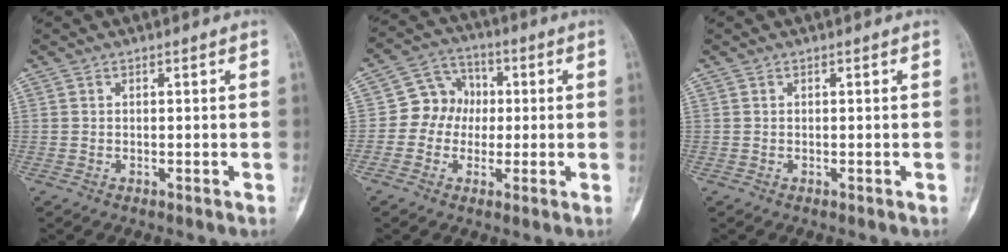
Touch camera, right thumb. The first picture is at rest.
{"total": 8.3, "force": [-0.2, 7.5, 3.5], "torque": [-0.018, 0.023, -0.019]}
{"total": 0.0}